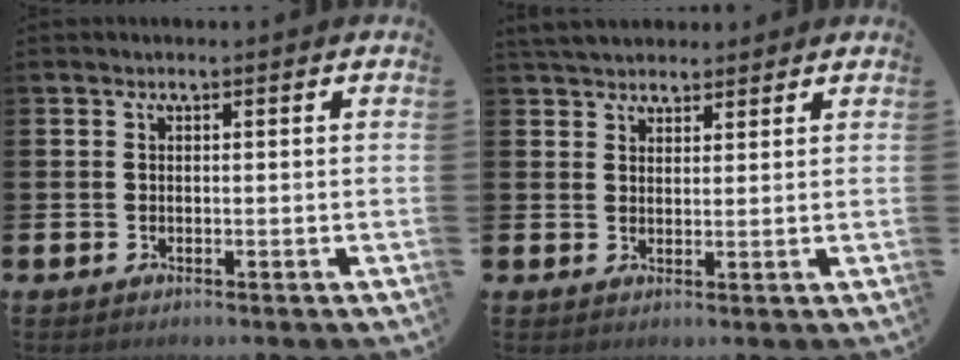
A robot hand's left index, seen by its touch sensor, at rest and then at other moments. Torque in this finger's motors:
{"motor_torque": [1.26, -0.88, 0.64, 0.16]}